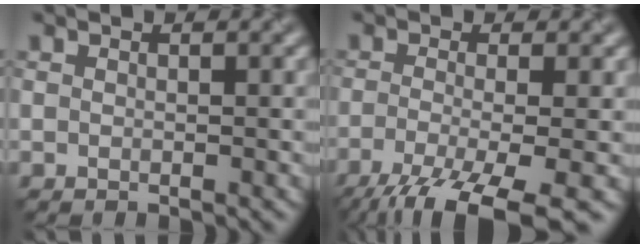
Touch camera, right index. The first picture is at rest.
{"total": 9.3, "force": [-5.4, 2.5, 7.1], "torque": [-0.125, -0.027, -0.093]}